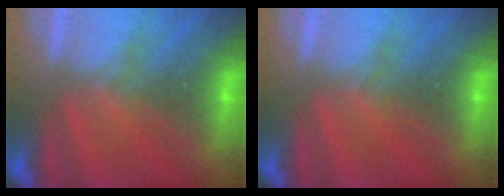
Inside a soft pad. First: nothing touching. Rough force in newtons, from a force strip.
{"total": 0.0}